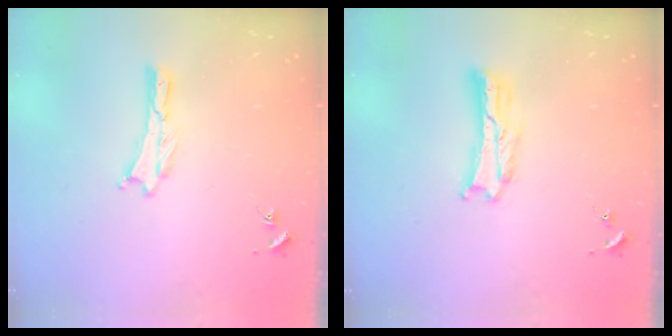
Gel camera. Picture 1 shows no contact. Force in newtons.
{"total": 1.7, "press": 1.7, "slide": 0.3}